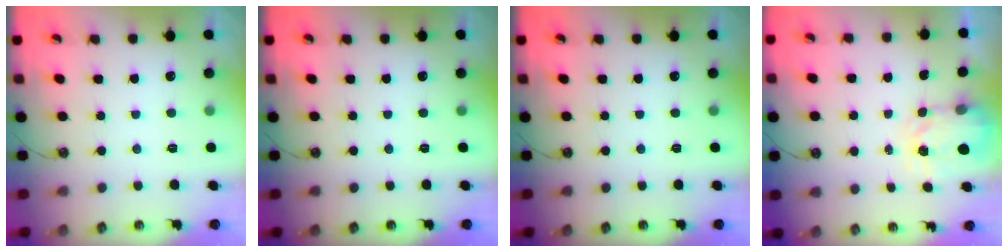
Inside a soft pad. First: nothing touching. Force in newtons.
{"total": 0.0}
{"total": 0.0}
{"total": 3.8, "press": 3.7, "slide": 0.6}